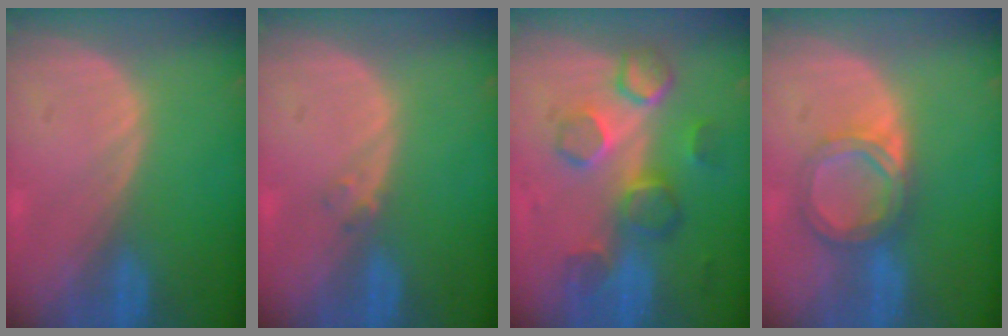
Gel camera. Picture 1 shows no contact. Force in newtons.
{"total": 1.0, "press": 1.0, "slide": 0.2}
{"total": 8.6, "press": 8.0, "slide": 3.0}
{"total": 5.8, "press": 5.3, "slide": 2.4}